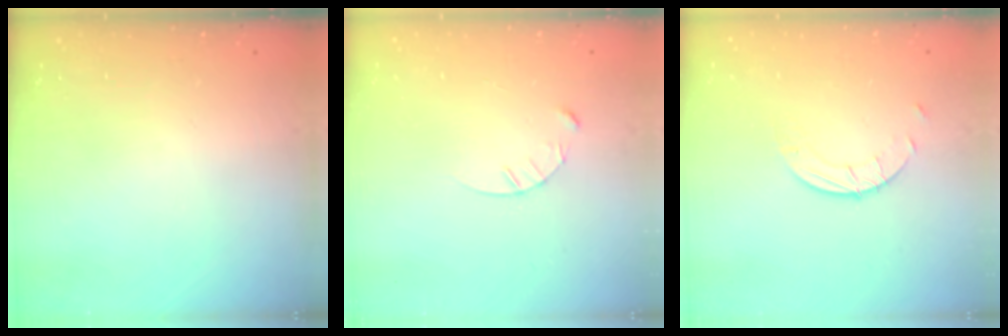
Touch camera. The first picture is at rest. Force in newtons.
{"total": 3.4, "press": 3.4, "slide": 0.3}
{"total": 2.6, "press": 2.6, "slide": 0.2}